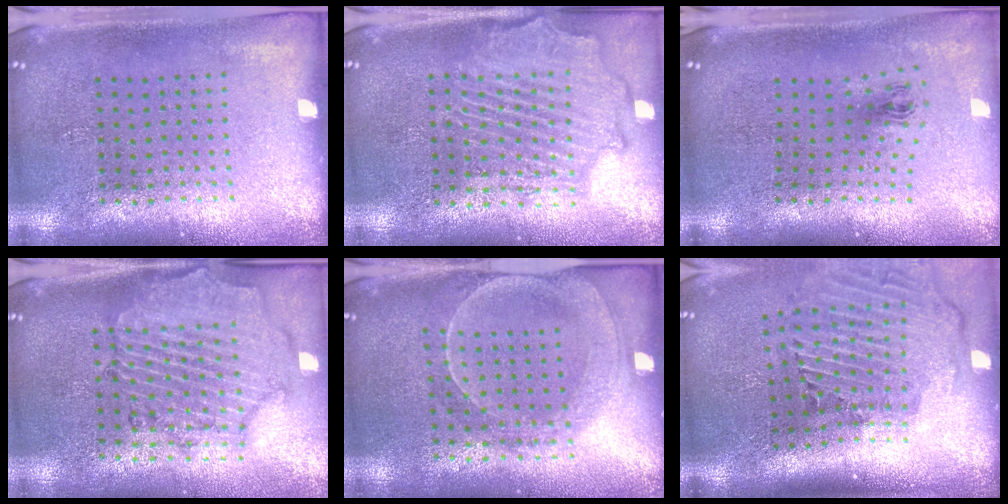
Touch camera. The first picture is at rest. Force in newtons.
{"total": 2.1, "press": 2.1, "slide": 0.4}
{"total": 1.0, "press": 0.4, "slide": 0.9}
{"total": 1.6, "press": 1.6, "slide": 0.3}
{"total": 1.8, "press": 1.8, "slide": 0.5}
{"total": 2.9, "press": 2.0, "slide": 2.1}